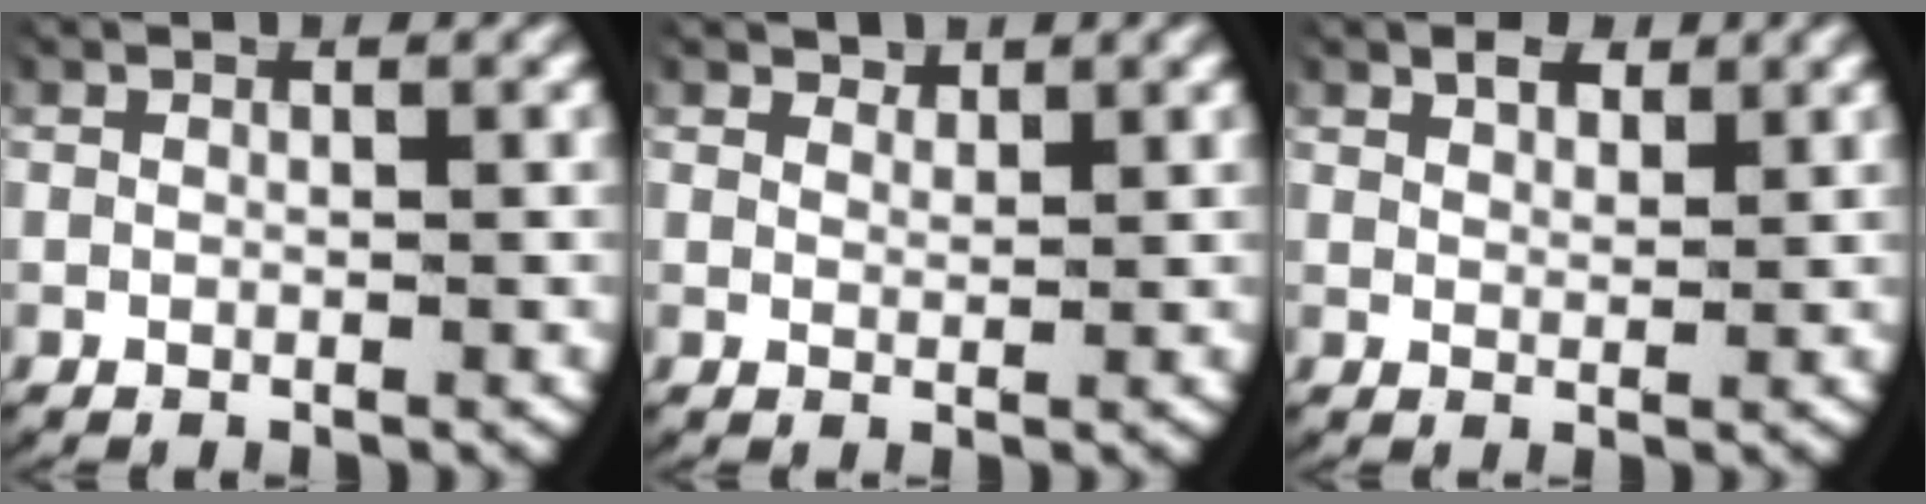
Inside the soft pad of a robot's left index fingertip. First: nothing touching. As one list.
[{"total": 2.0, "force": [2.0, 0.0, 0.1], "torque": [-0.004, -0.007, 0.042]}, {"total": 2.0, "force": [1.8, 0.6, 0.8], "torque": [-0.018, -0.008, 0.034]}]